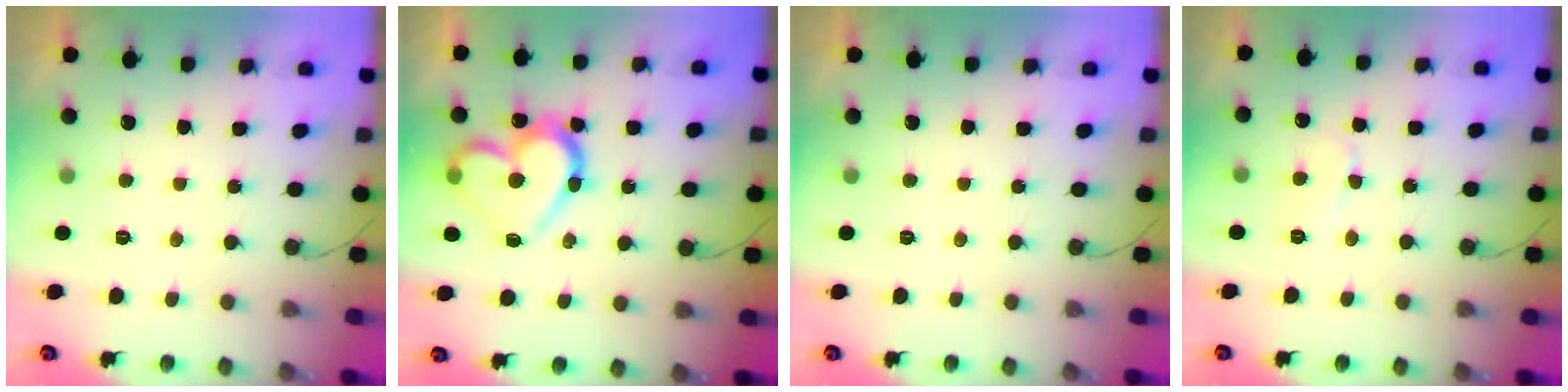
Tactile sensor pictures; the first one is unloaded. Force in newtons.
{"total": 17.6, "press": 17.5, "slide": 1.2}
{"total": 0.0}
{"total": 4.9, "press": 4.8, "slide": 0.3}